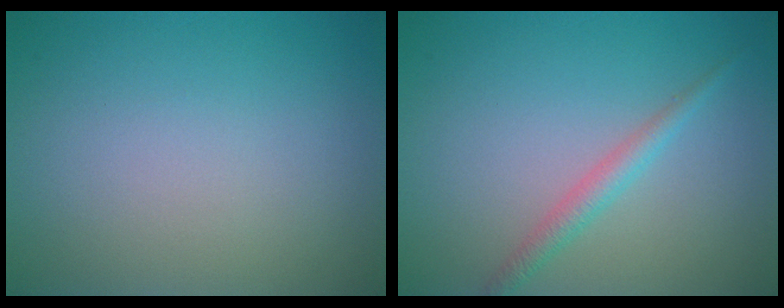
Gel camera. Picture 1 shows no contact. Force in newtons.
{"total": 1.8, "press": 1.8, "slide": 0.0}